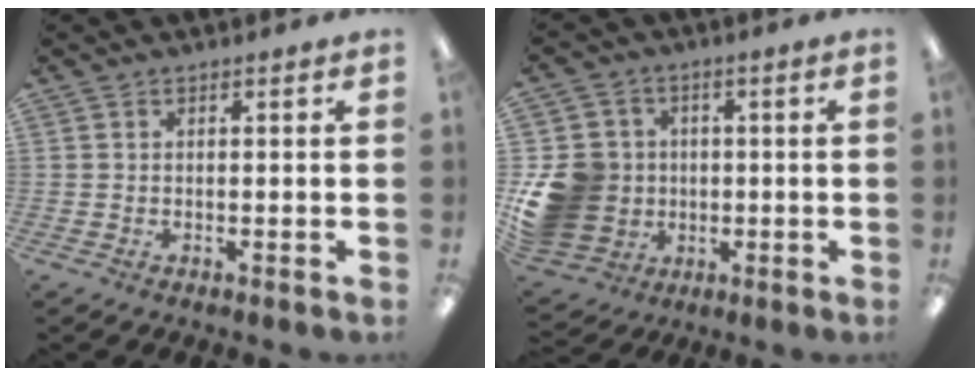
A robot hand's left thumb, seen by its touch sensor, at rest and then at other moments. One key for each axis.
{"total": 14.9, "fx": -1.6, "fy": 13.6, "fz": 5.7, "tx": -0.123, "ty": 0.019, "tz": -0.020}